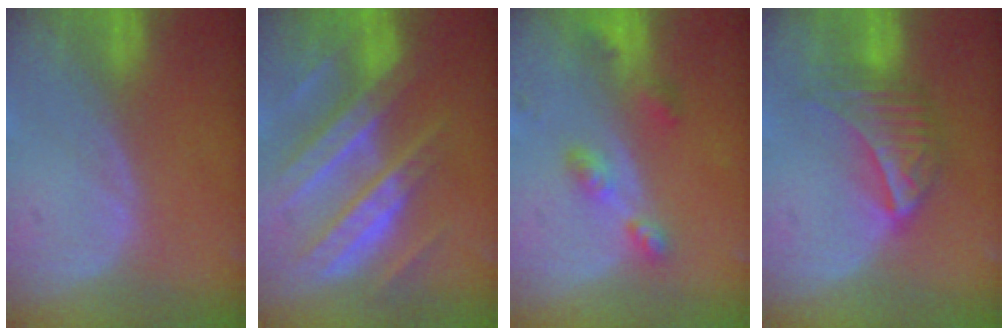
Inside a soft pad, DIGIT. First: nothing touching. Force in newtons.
{"total": 10.8, "press": 10.7, "slide": 1.1}
{"total": 5.3, "press": 4.7, "slide": 2.4}
{"total": 7.4, "press": 6.5, "slide": 3.6}